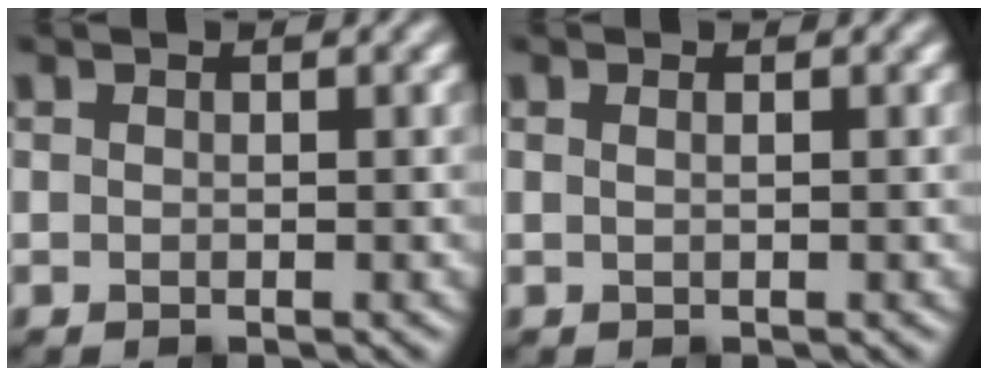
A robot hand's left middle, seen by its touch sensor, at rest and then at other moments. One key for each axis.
{"total": 0.8, "fx": 0.3, "fy": 0.5, "fz": 0.6, "tx": -0.003, "ty": -0.002, "tz": -0.004}